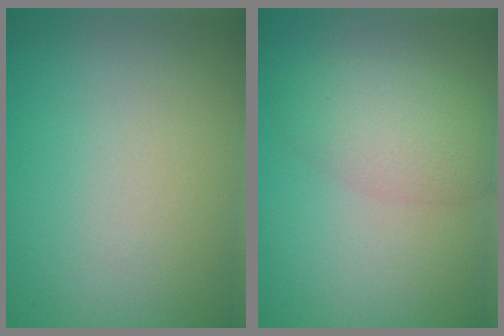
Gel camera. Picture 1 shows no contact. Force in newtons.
{"total": 3.9, "press": 3.9, "slide": 0.1}